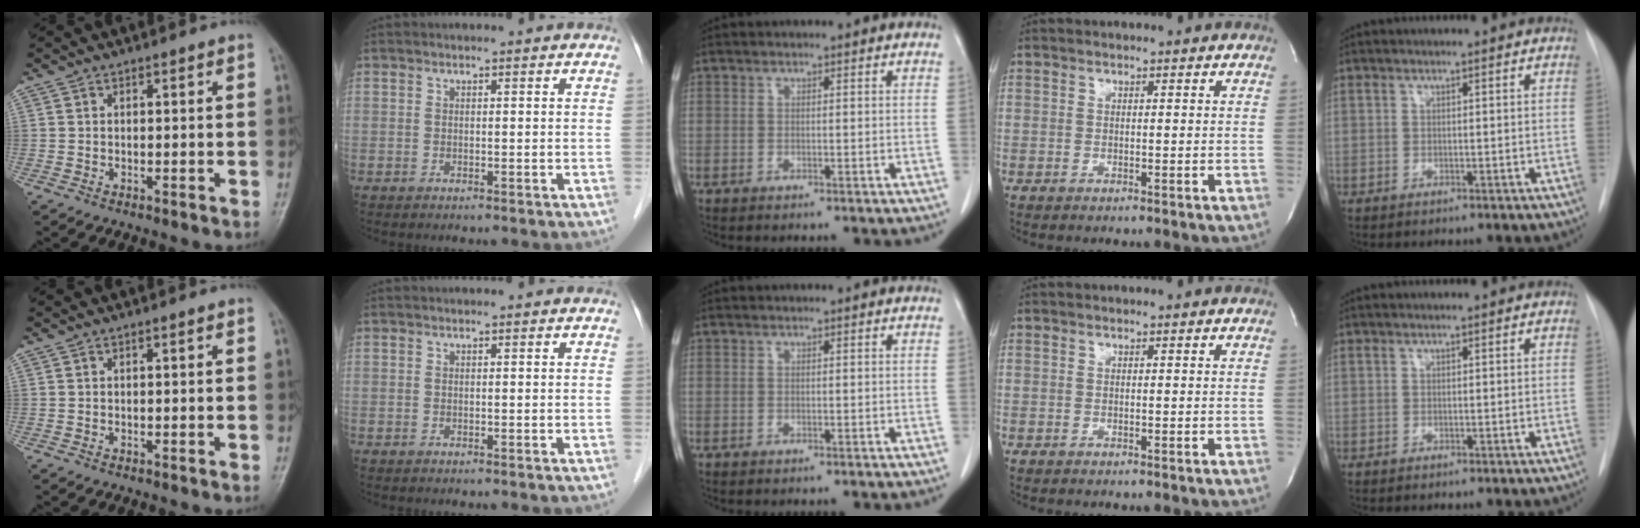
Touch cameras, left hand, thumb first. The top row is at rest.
{}